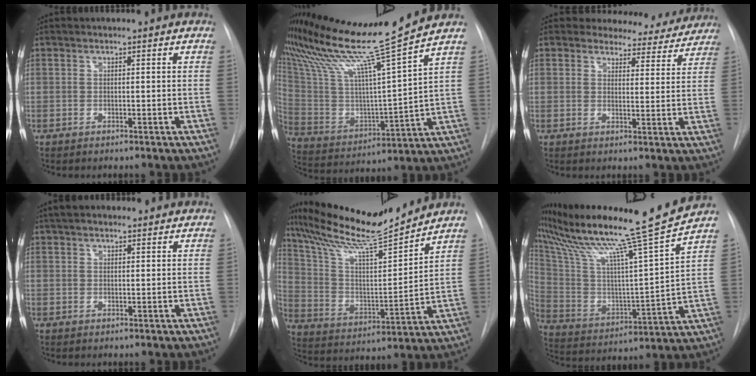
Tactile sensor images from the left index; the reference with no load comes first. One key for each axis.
{"total": 18.8, "fx": 16.2, "fy": -2.9, "fz": 9.2, "tx": -0.184, "ty": -0.038, "tz": 0.281}
{"total": 10.4, "fx": 9.7, "fy": 3.8, "fz": 0.5, "tx": 0.027, "ty": -0.018, "tz": 0.096}
{"total": 6.0, "fx": 5.0, "fy": 2.4, "fz": 2.4, "tx": -0.027, "ty": 0.037, "tz": 0.074}
{"total": 18.8, "fx": 16.9, "fy": 0.4, "fz": 8.3, "tx": -0.154, "ty": -0.003, "tz": 0.286}
{"total": 20.9, "fx": 18.0, "fy": -3.2, "fz": 10.1, "tx": -0.196, "ty": -0.058, "tz": 0.296}